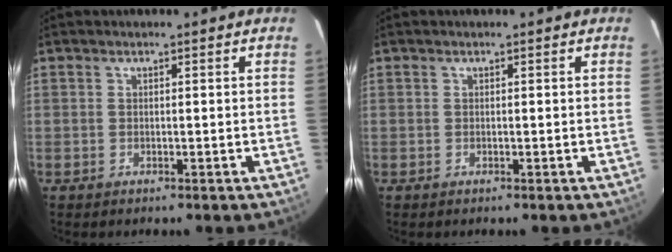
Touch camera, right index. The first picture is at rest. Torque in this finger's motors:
{"motor_torque": [-0.09, 0.06, 0.03, 0.01]}